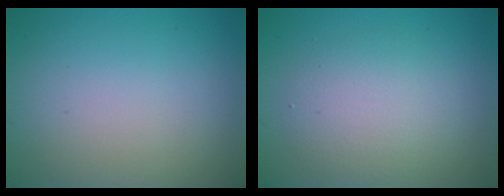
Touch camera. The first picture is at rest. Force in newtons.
{"total": 3.8, "press": 3.8, "slide": 0.3}